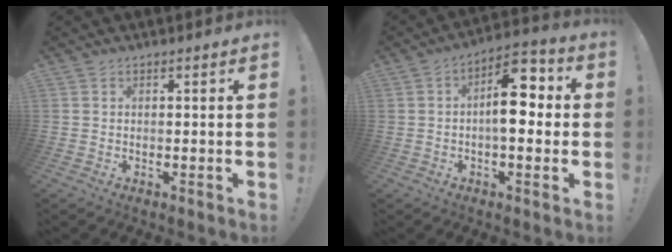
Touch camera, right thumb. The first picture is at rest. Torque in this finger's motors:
{"motor_torque": [1.04, 1.71, 1.29, -0.35, 0.34]}